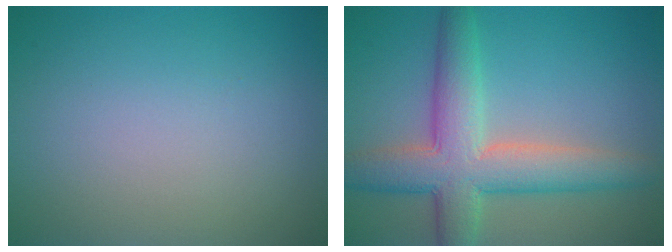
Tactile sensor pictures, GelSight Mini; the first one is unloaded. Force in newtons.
{"total": 7.5, "press": 7.5, "slide": 0.2}